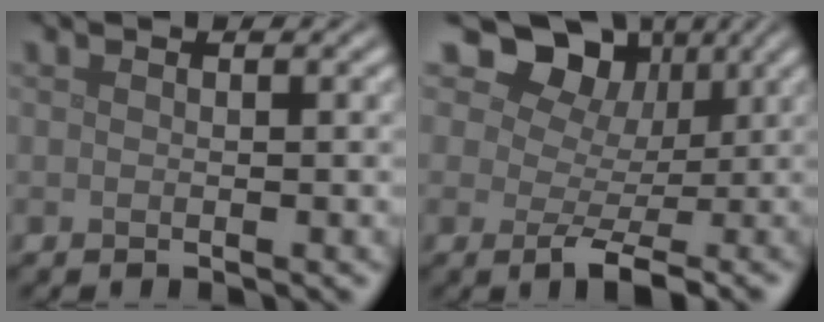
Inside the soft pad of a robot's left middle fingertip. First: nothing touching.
{"total": 8.2, "force": [3.1, 5.9, 4.8], "torque": [-0.056, 0.002, 0.038]}